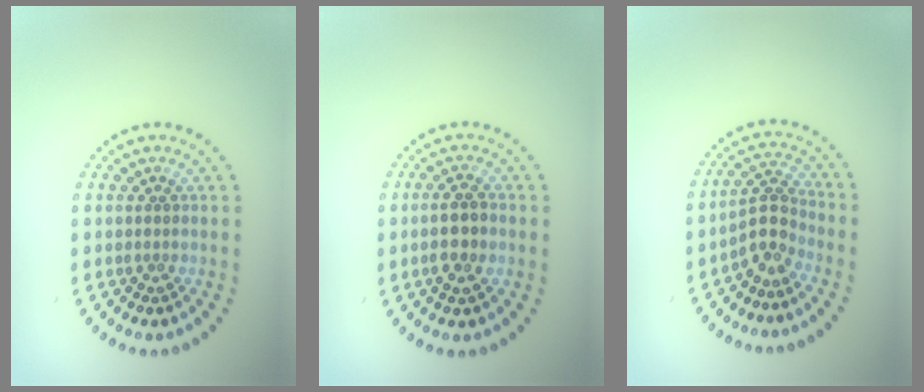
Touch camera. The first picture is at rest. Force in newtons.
{"total": 2.7, "press": 2.7, "slide": 0.6}
{"total": 2.9, "press": 2.3, "slide": 1.7}